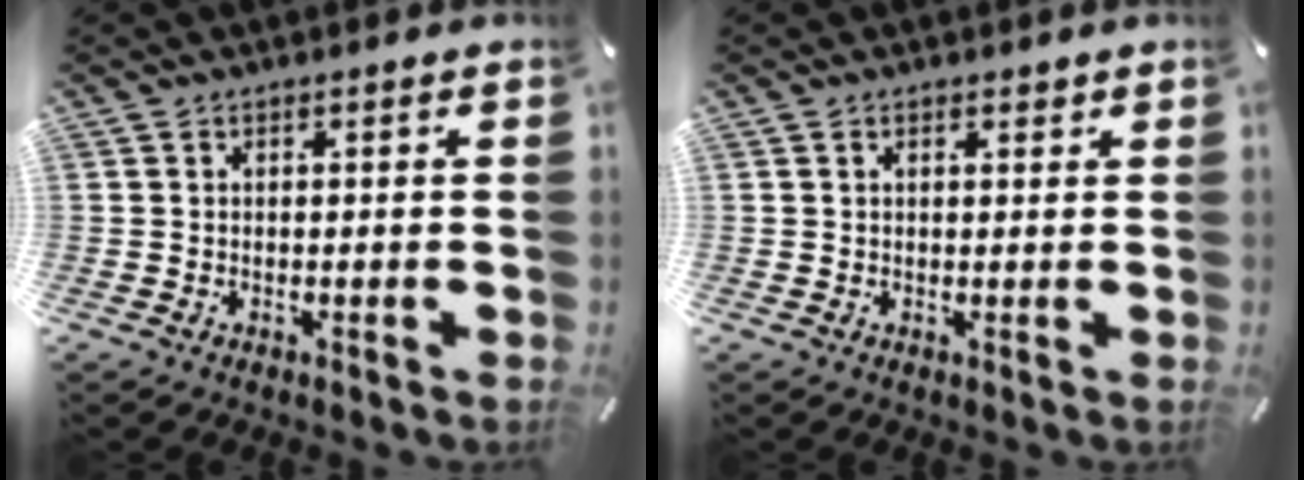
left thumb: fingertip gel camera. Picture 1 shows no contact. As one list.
[{"total": 1.5, "force": [0.8, 0.7, 1.0], "torque": [-0.020, 0.002, 0.015]}]